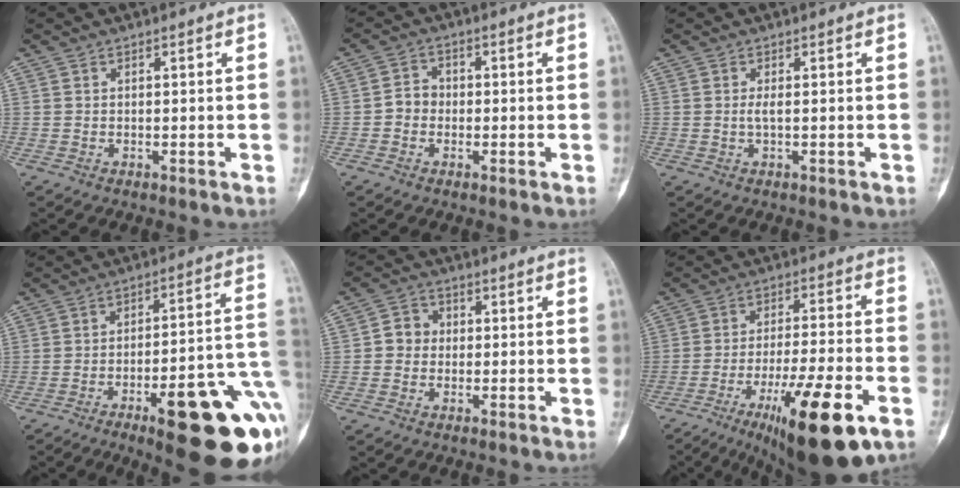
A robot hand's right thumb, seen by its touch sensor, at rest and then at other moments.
{"total": 3.4, "force": [-0.8, 3.0, 1.4], "torque": [-0.010, 0.012, -0.022]}
{"total": 1.1, "force": [0.0, 0.1, 1.1], "torque": [-0.030, -0.002, -0.001]}
{"total": 24.9, "force": [-9.2, 6.9, 22.1], "torque": [-0.225, 0.039, -0.116]}
{"total": 4.4, "force": [-0.1, 4.0, 1.8], "torque": [-0.009, 0.011, -0.011]}
{"total": 19.4, "force": [-9.2, 4.4, 16.5], "torque": [-0.256, 0.027, -0.139]}